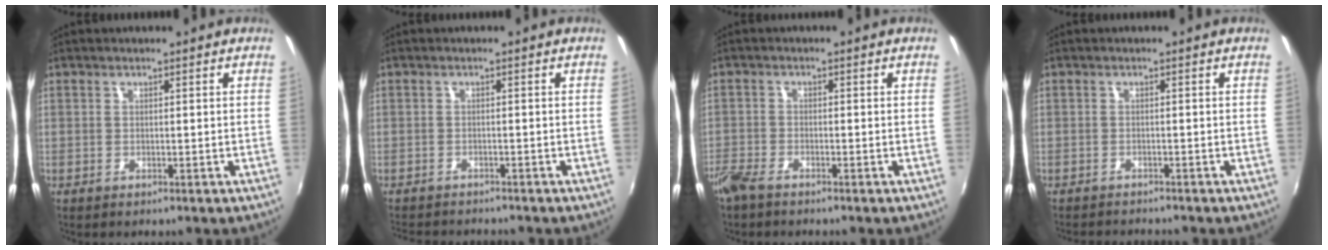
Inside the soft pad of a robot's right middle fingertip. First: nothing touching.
{"total": 5.8, "force": [-5.4, 1.1, 1.6], "torque": [-0.047, -0.017, -0.087]}
{"total": 4.6, "force": [-3.8, 1.4, 2.1], "torque": [-0.059, -0.014, -0.077]}
{"total": 3.6, "force": [-3.5, 0.3, 0.9], "torque": [-0.029, -0.015, -0.058]}